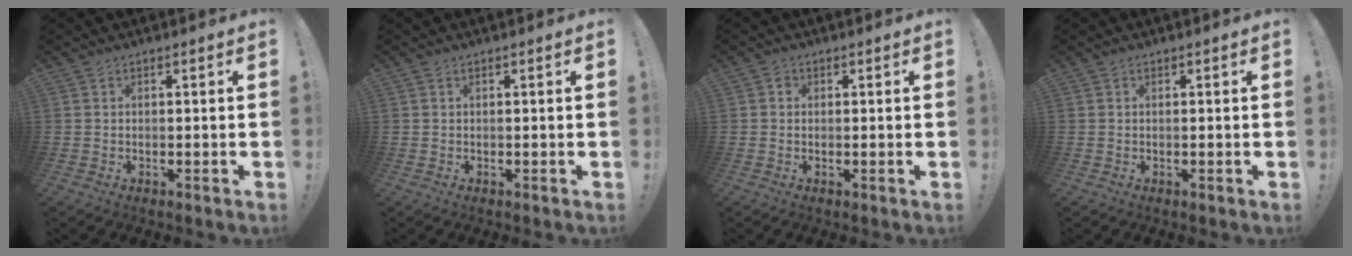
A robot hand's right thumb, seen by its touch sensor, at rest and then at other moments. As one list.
[{"total": 0.0}, {"total": 1.2, "force": [0.1, 1.1, 0.4], "torque": [-0.007, 0.005, 0.001]}, {"total": 0.0}]